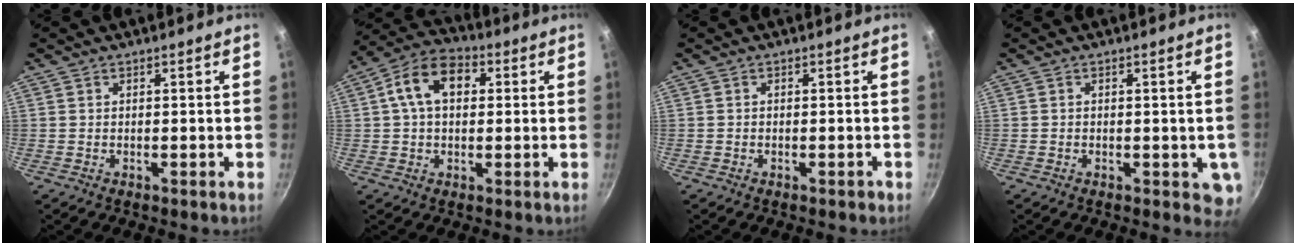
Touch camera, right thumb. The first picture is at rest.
{"total": 11.0, "force": [2.3, 7.3, 7.9], "torque": [-0.112, 0.023, 0.021]}
{"total": 0.8, "force": [-0.5, 0.4, 0.4], "torque": [-0.005, 0.006, -0.005]}
{"total": 4.2, "force": [-0.7, 2.5, 3.3], "torque": [-0.028, -0.006, -0.009]}